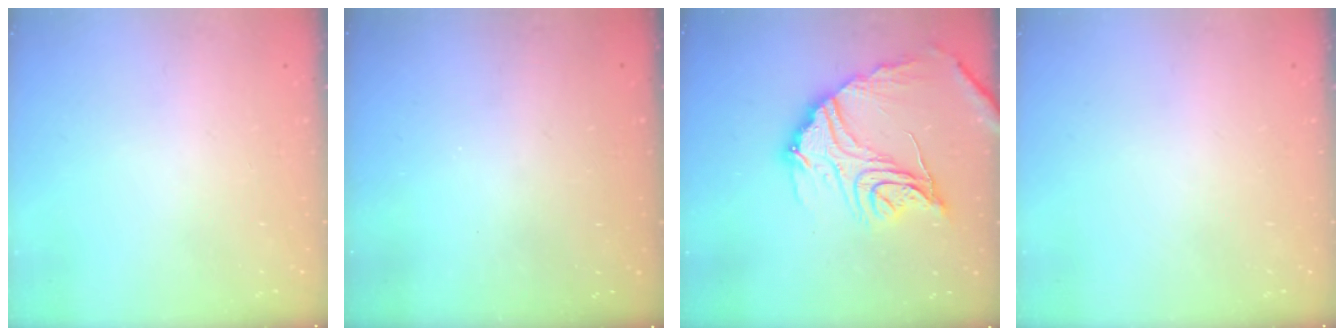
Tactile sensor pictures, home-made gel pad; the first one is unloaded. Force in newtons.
{"total": 3.2, "press": 3.2, "slide": 0.1}
{"total": 20.1, "press": 20.0, "slide": 1.3}
{"total": 0.0}